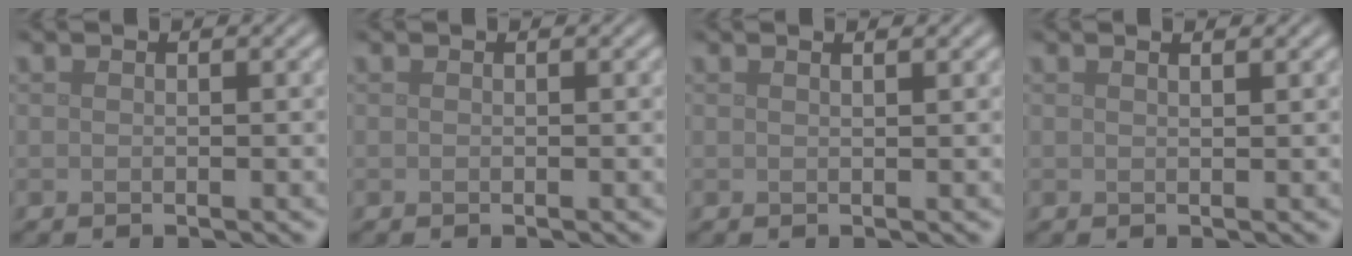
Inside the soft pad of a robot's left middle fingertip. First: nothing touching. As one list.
[{"total": 0.0}, {"total": 1.1, "force": [0.7, 0.4, 0.7], "torque": [-0.006, 0.001, 0.002]}, {"total": 1.4, "force": [0.9, 0.5, 0.9], "torque": [-0.006, 0.000, 0.001]}]